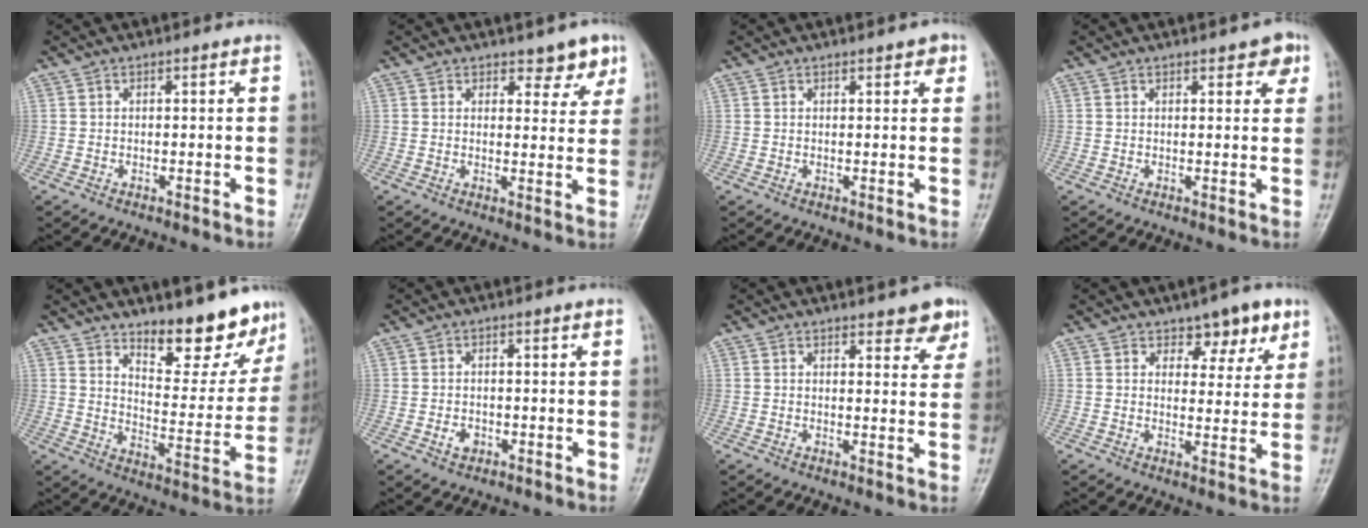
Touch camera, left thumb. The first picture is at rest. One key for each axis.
{"total": 4.5, "fx": 3.2, "fy": 2.5, "fz": 1.9, "tx": 0.012, "ty": -0.019, "tz": 0.041}
{"total": 2.1, "fx": 1.3, "fy": 1.0, "fz": 1.3, "tx": -0.005, "ty": -0.003, "tz": 0.013}
{"total": 3.8, "fx": 2.2, "fy": 1.8, "fz": 2.5, "tx": -0.010, "ty": -0.006, "tz": 0.022}
{"total": 14.4, "fx": 11.2, "fy": 5.0, "fz": 7.5, "tx": -0.053, "ty": -0.089, "tz": 0.171}
{"total": 2.2, "fx": -0.8, "fy": 1.7, "fz": 1.2, "tx": -0.013, "ty": 0.003, "tz": -0.010}
{"total": 5.2, "fx": 3.8, "fy": 2.0, "fz": 3.0, "tx": -0.009, "ty": -0.021, "tz": 0.044}
{"total": 6.7, "fx": 4.3, "fy": 3.8, "fz": 3.5, "tx": -0.011, "ty": -0.024, "tz": 0.059}